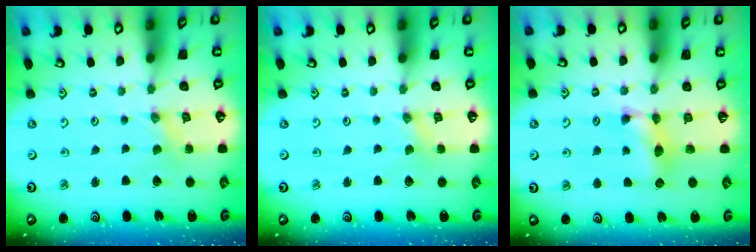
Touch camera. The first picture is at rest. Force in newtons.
{"total": 0.0}
{"total": 8.9, "press": 8.9, "slide": 0.2}